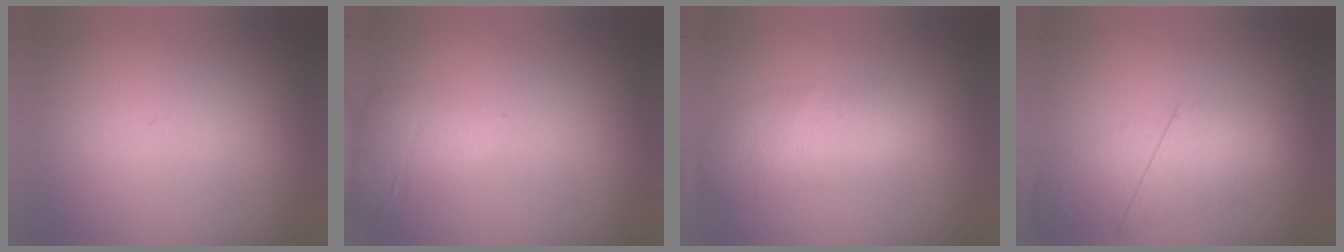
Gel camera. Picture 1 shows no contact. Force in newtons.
{"total": 2.1}
{"total": 2.3}
{"total": 2.3}